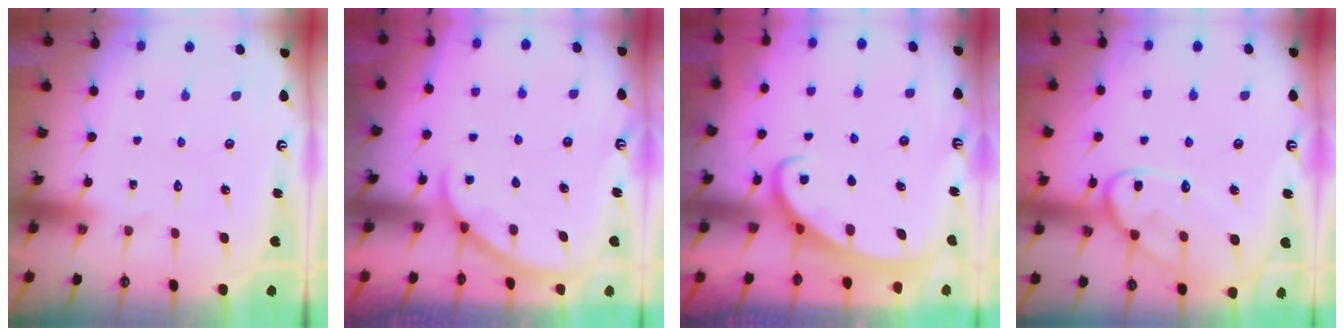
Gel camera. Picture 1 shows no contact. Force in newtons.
{"total": 1.9, "press": 1.9, "slide": 0.2}
{"total": 2.6, "press": 2.5, "slide": 0.4}
{"total": 15.2, "press": 15.2, "slide": 1.1}